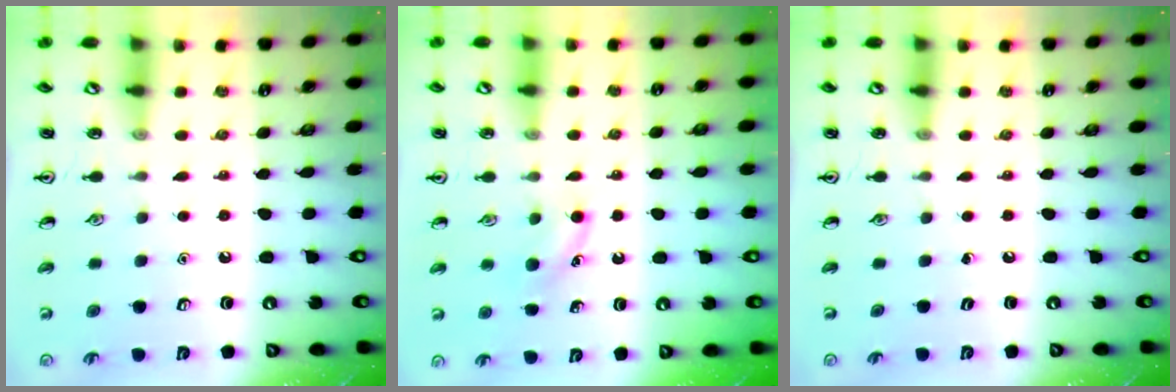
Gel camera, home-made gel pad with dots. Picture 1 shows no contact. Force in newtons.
{"total": 4.3, "press": 4.1, "slide": 1.5}
{"total": 0.0}